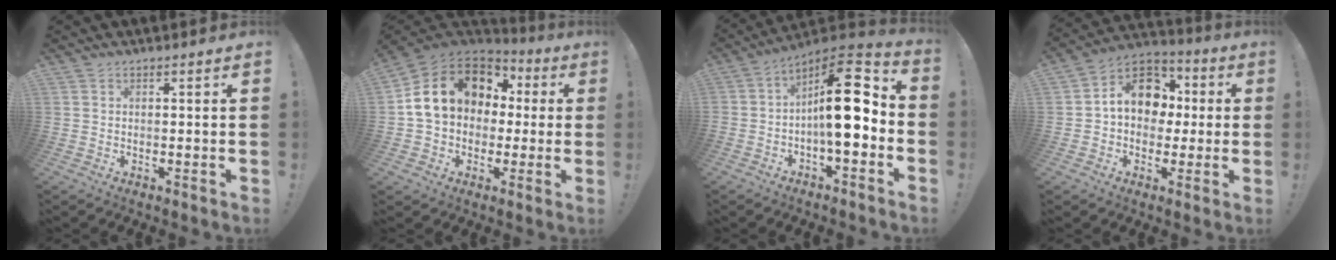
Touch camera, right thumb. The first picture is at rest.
{"total": 17.7, "force": [4.4, 13.4, 10.8], "torque": [-0.184, -0.003, 0.094]}
{"total": 16.9, "force": [-0.2, 6.9, 15.4], "torque": [-0.218, 0.013, -0.003]}
{"total": 13.9, "force": [2.1, 10.9, 8.4], "torque": [-0.108, 0.010, 0.047]}